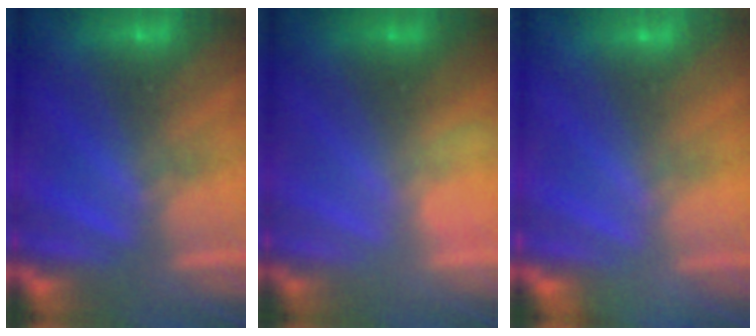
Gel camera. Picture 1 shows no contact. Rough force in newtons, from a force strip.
{"total": 2.9}
{"total": 7.8}